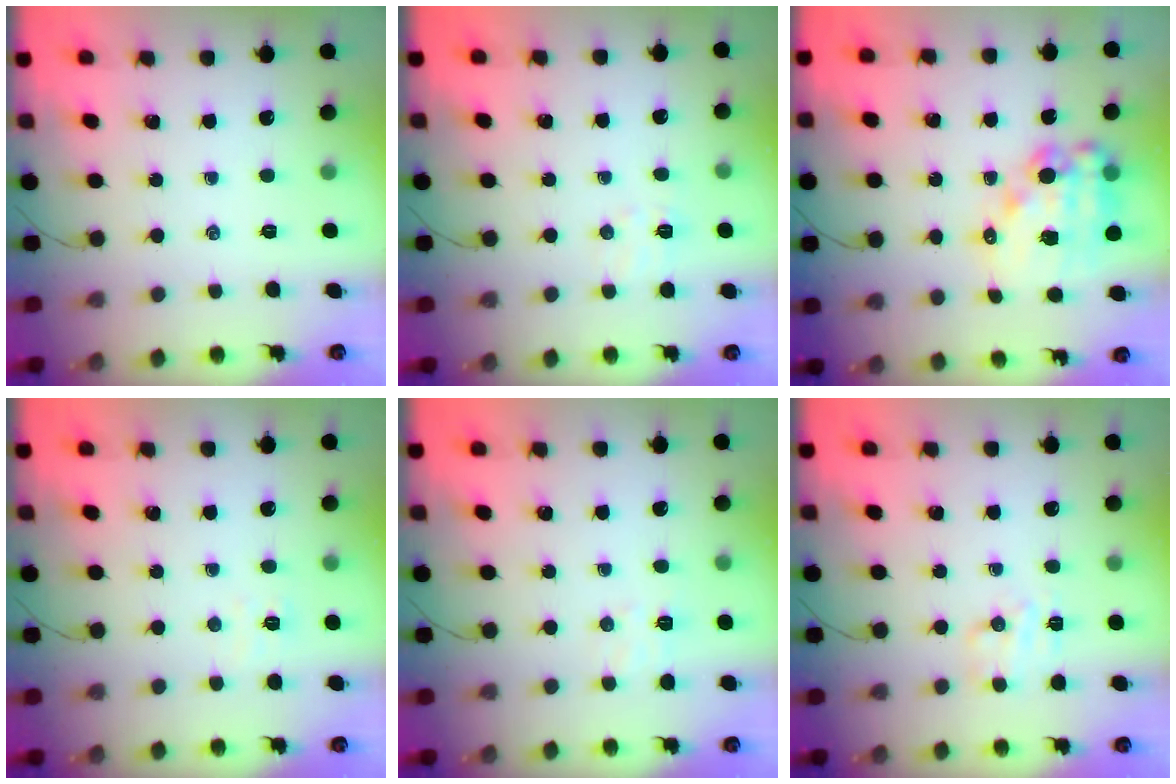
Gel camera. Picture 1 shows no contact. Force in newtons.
{"total": 4.5, "press": 4.4, "slide": 1.0}
{"total": 14.8, "press": 14.4, "slide": 3.4}
{"total": 2.7, "press": 2.5, "slide": 0.8}
{"total": 5.2, "press": 5.0, "slide": 1.2}
{"total": 5.3, "press": 5.2, "slide": 1.2}